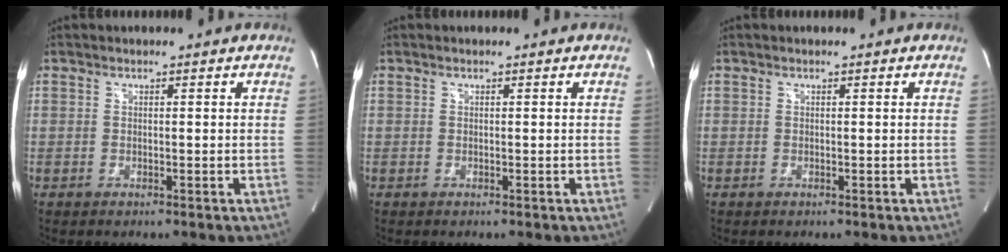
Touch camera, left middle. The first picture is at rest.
{"total": 0.0}
{"total": 0.0}